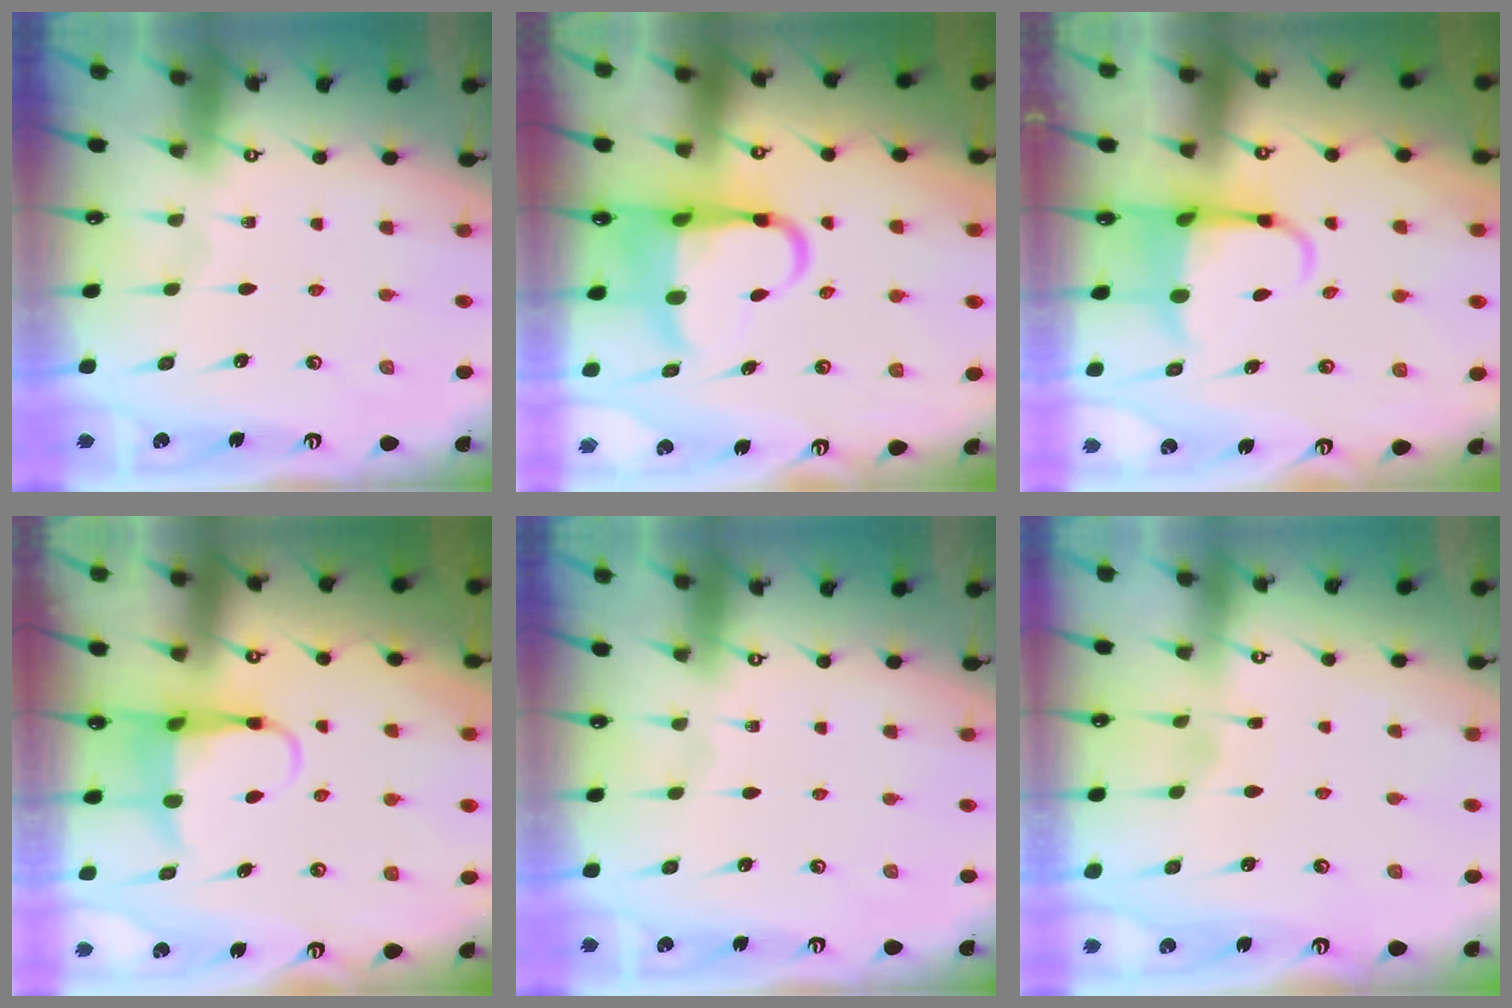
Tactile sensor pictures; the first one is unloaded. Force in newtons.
{"total": 8.8, "press": 8.3, "slide": 2.9}
{"total": 6.5, "press": 6.3, "slide": 1.5}
{"total": 5.5, "press": 5.5, "slide": 0.4}
{"total": 0.0}
{"total": 2.4, "press": 2.4, "slide": 0.4}